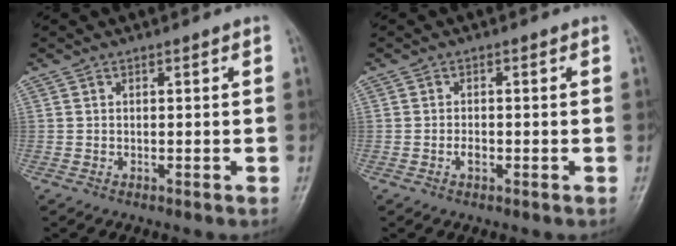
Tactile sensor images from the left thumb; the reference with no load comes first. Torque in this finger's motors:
{"motor_torque": [-0.17, 0.18, 0.21, 0.12, 0.01]}